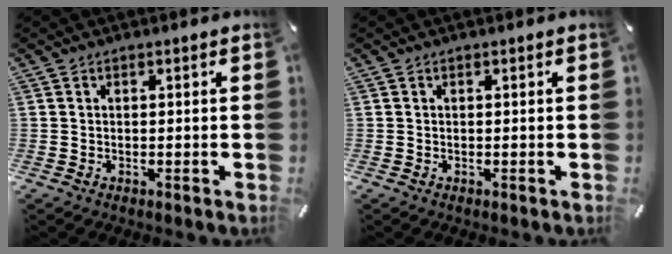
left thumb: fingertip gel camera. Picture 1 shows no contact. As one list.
[{"total": 0.0}]